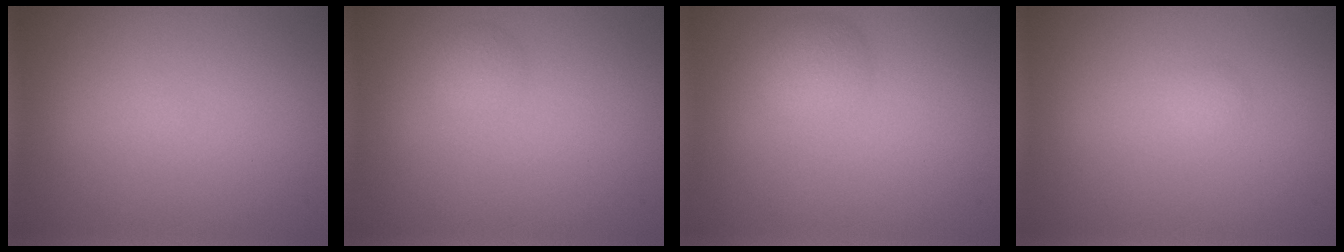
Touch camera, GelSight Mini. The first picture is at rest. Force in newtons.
{"total": 1.0, "press": 1.0, "slide": 0.1}
{"total": 1.9, "press": 1.9, "slide": 0.1}
{"total": 0.6, "press": 0.6, "slide": 0.0}